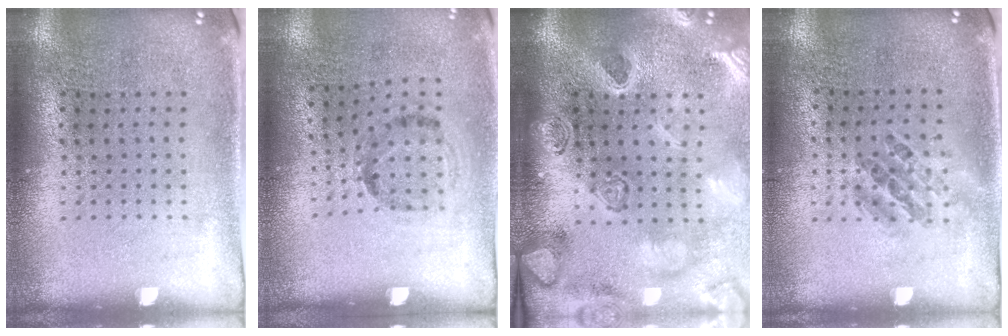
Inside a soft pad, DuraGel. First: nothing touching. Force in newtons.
{"total": 1.2, "press": 0.8, "slide": 0.9}
{"total": 4.2, "press": 3.3, "slide": 2.6}
{"total": 0.9, "press": 0.8, "slide": 0.5}